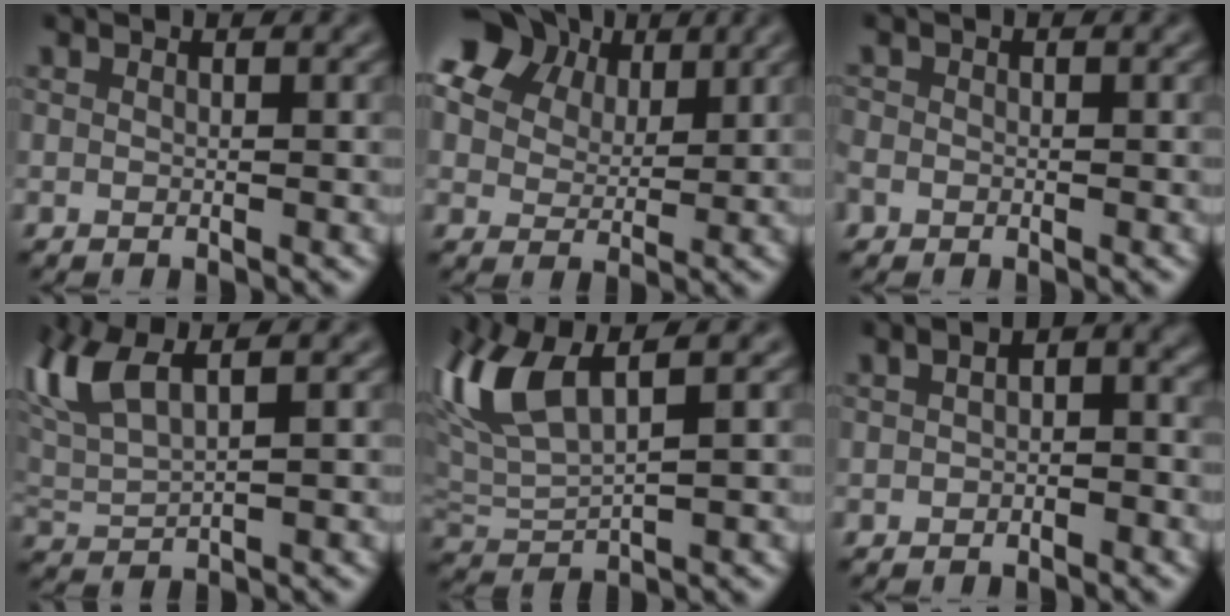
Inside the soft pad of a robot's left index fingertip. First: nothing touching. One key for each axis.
{"total": 12.9, "fx": 7.1, "fy": 8.4, "fz": 6.7, "tx": -0.146, "ty": 0.038, "tz": 0.128}
{"total": 1.2, "fx": -0.6, "fy": 1.0, "fz": 0.3, "tx": 0.000, "ty": -0.004, "tz": -0.014}
{"total": 5.7, "fx": 2.9, "fy": 1.9, "fz": 4.5, "tx": -0.114, "ty": 0.017, "tz": 0.059}
{"total": 7.0, "fx": 3.1, "fy": 2.4, "fz": 5.9, "tx": -0.140, "ty": 0.017, "tz": 0.059}
{"total": 2.8, "fx": -0.2, "fy": 1.7, "fz": 2.2, "tx": -0.028, "ty": 0.008, "tz": -0.012}